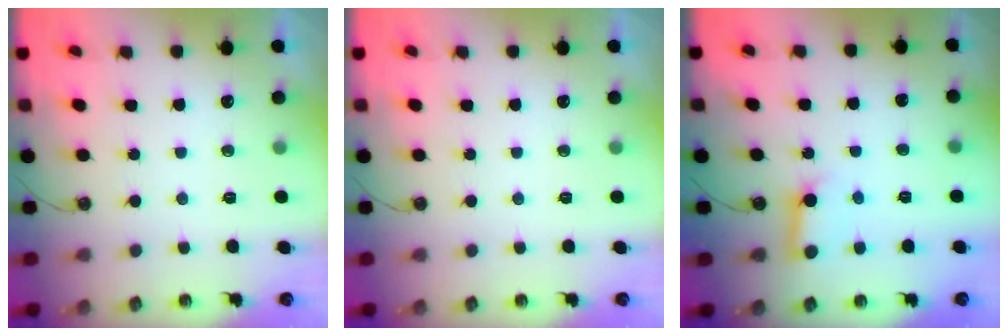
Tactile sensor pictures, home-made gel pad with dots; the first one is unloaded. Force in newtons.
{"total": 0.0}
{"total": 7.4, "press": 7.3, "slide": 0.9}